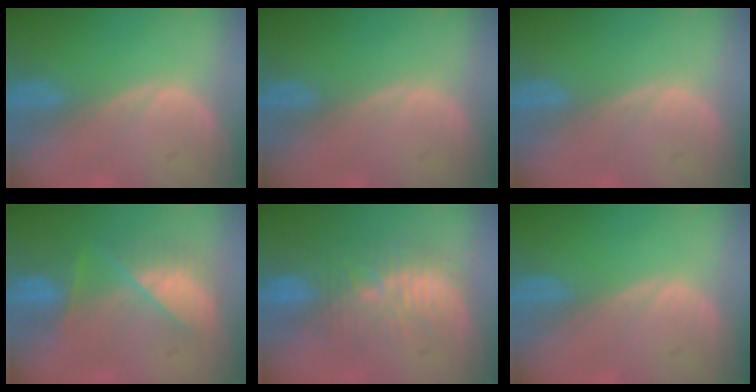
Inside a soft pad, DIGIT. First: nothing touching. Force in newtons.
{"total": 0.0}
{"total": 0.0}
{"total": 7.1, "press": 7.0, "slide": 1.4}
{"total": 10.1, "press": 9.2, "slide": 4.2}
{"total": 0.0}